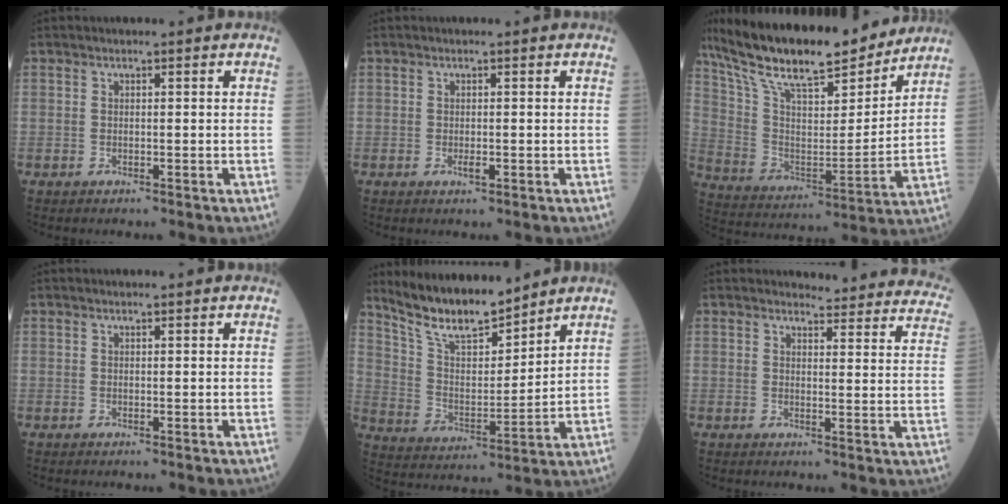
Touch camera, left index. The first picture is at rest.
{"total": 0.8, "force": [0.0, 0.4, 0.8], "torque": [-0.014, -0.001, 0.001]}
{"total": 23.3, "force": [19.2, 5.1, 12.1], "torque": [-0.215, 0.010, 0.323]}
{"total": 0.9, "force": [0.9, 0.0, 0.2], "torque": [-0.008, 0.001, 0.014]}
{"total": 12.0, "force": [10.9, 1.9, 4.6], "torque": [-0.090, -0.001, 0.209]}
{"total": 17.7, "force": [17.3, 3.1, 2.7], "torque": [0.001, -0.085, 0.161]}